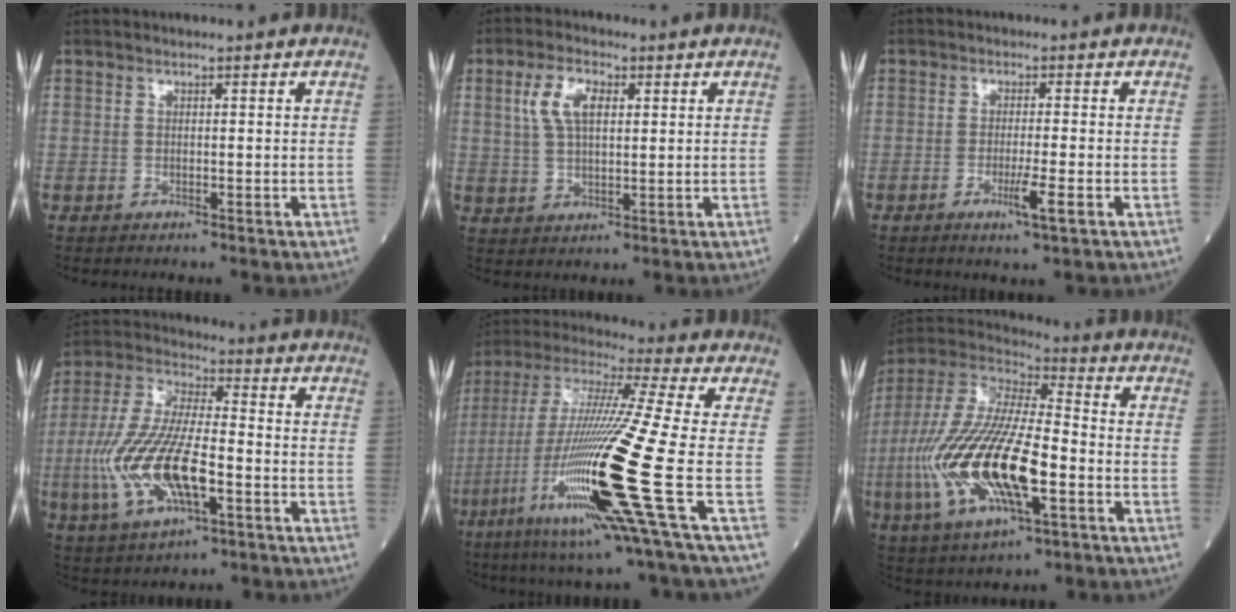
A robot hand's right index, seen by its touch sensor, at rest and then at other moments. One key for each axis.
{"total": 6.3, "fx": 2.2, "fy": 2.8, "fz": 5.2, "tx": -0.117, "ty": 0.014, "tz": 0.050}
{"total": 3.9, "fx": -1.6, "fy": -0.2, "fz": 3.6, "tx": -0.065, "ty": -0.009, "tz": -0.025}
{"total": 15.8, "fx": -4.0, "fy": 4.7, "fz": 14.6, "tx": -0.321, "ty": -0.005, "tz": -0.072}
{"total": 23.0, "fx": -7.3, "fy": -1.0, "fz": 21.8, "tx": -0.459, "ty": -0.044, "tz": -0.147}
{"total": 22.7, "fx": -5.4, "fy": 6.6, "fz": 21.0, "tx": -0.482, "ty": -0.026, "tz": -0.097}